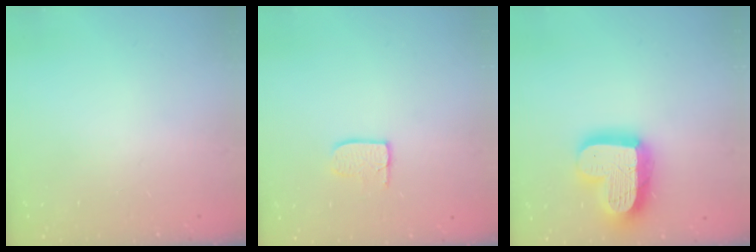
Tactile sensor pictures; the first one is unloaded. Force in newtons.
{"total": 5.9, "press": 5.9, "slide": 0.4}
{"total": 19.5, "press": 19.4, "slide": 1.7}